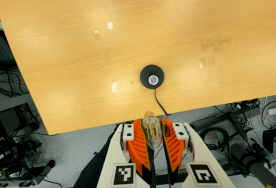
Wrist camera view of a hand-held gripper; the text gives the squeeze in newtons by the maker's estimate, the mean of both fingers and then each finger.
{"total": 19.6, "left": 24.0, "right": 15.2}